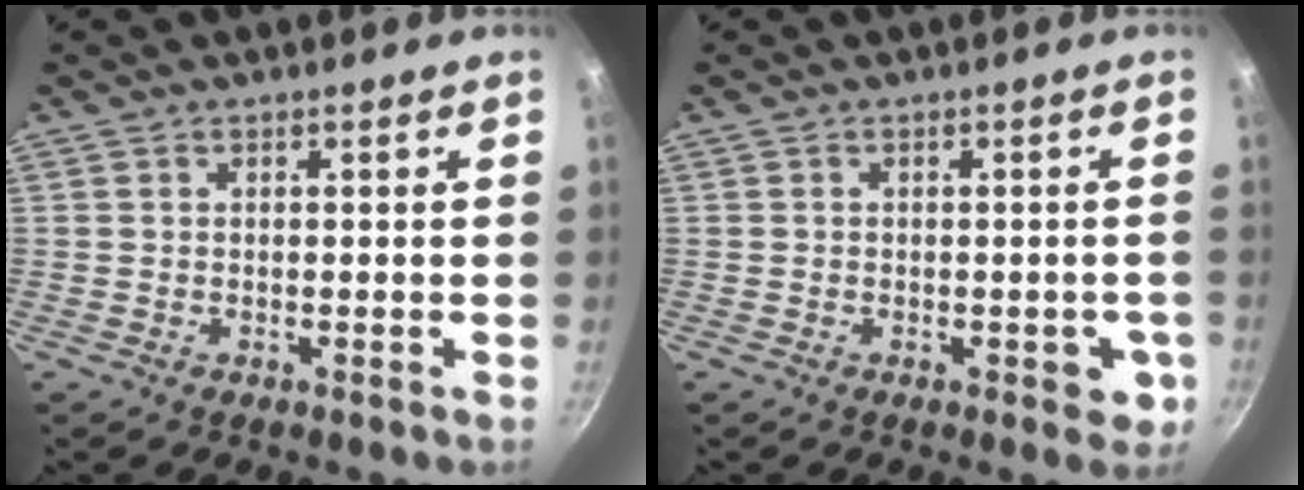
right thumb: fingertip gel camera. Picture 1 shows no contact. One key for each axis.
{"total": 4.4, "fx": -1.3, "fy": 2.6, "fz": 3.3, "tx": -0.012, "ty": 0.007, "tz": -0.017}